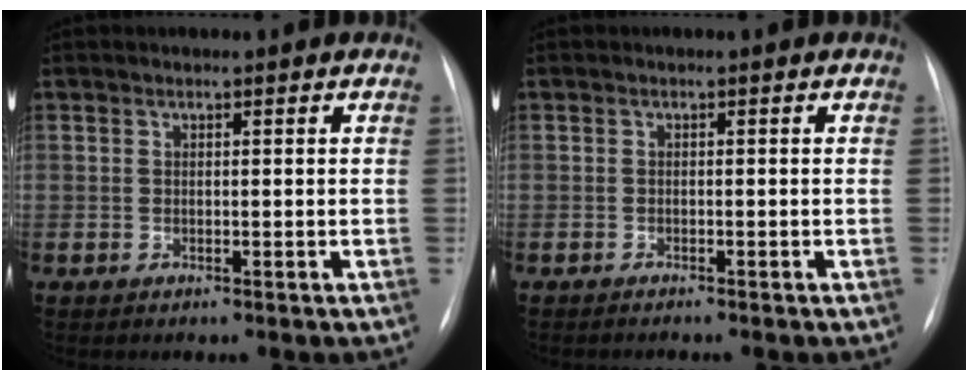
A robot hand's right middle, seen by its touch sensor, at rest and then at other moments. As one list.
[{"total": 1.1, "force": [-1.0, -0.1, 0.3], "torque": [-0.007, -0.002, -0.014]}]